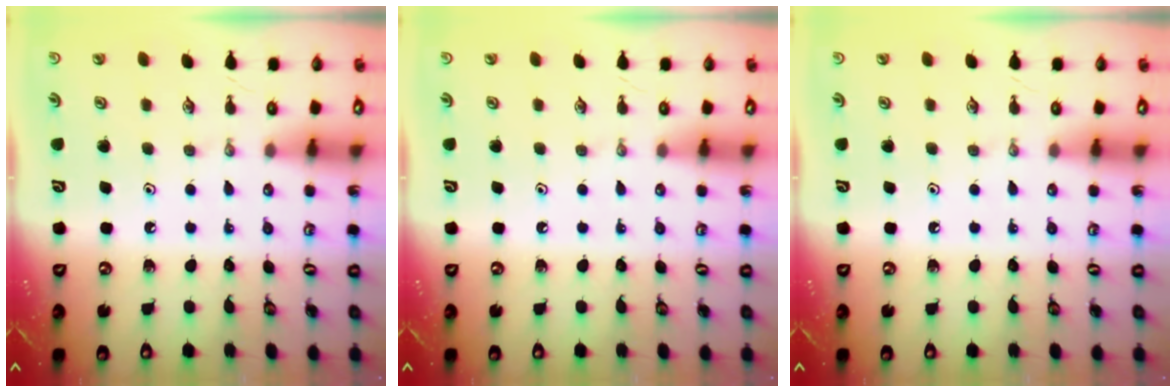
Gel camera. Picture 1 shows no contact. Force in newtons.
{"total": 0.0}
{"total": 0.0}